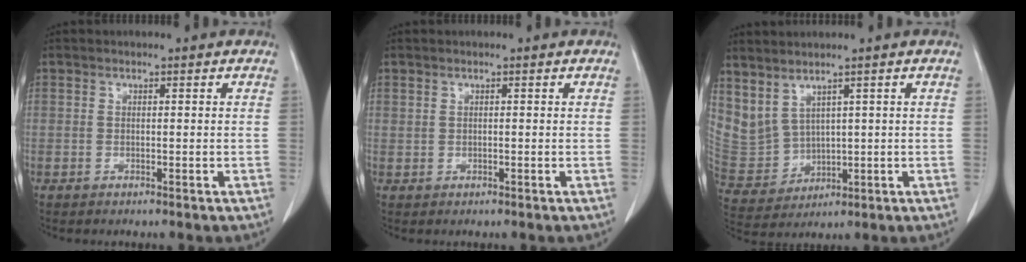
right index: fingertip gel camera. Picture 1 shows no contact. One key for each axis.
{"total": 0.0}
{"total": 7.8, "fx": 4.6, "fy": 4.7, "fz": 4.2, "tx": -0.099, "ty": 0.000, "tz": 0.123}